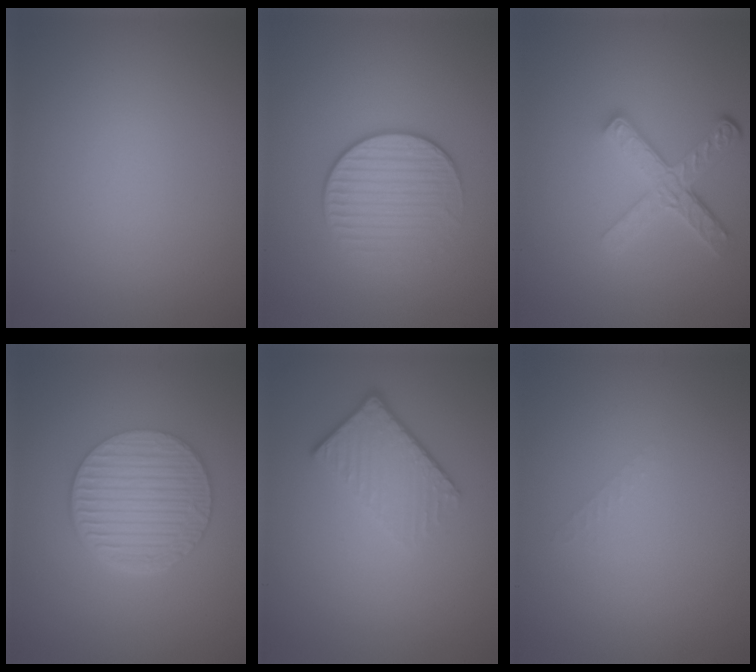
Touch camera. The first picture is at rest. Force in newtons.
{"total": 3.4, "press": 2.7, "slide": 2.0}
{"total": 4.6, "press": 3.4, "slide": 3.1}
{"total": 6.3, "press": 4.6, "slide": 4.3}
{"total": 4.2, "press": 2.8, "slide": 3.1}
{"total": 0.8, "press": 0.7, "slide": 0.2}